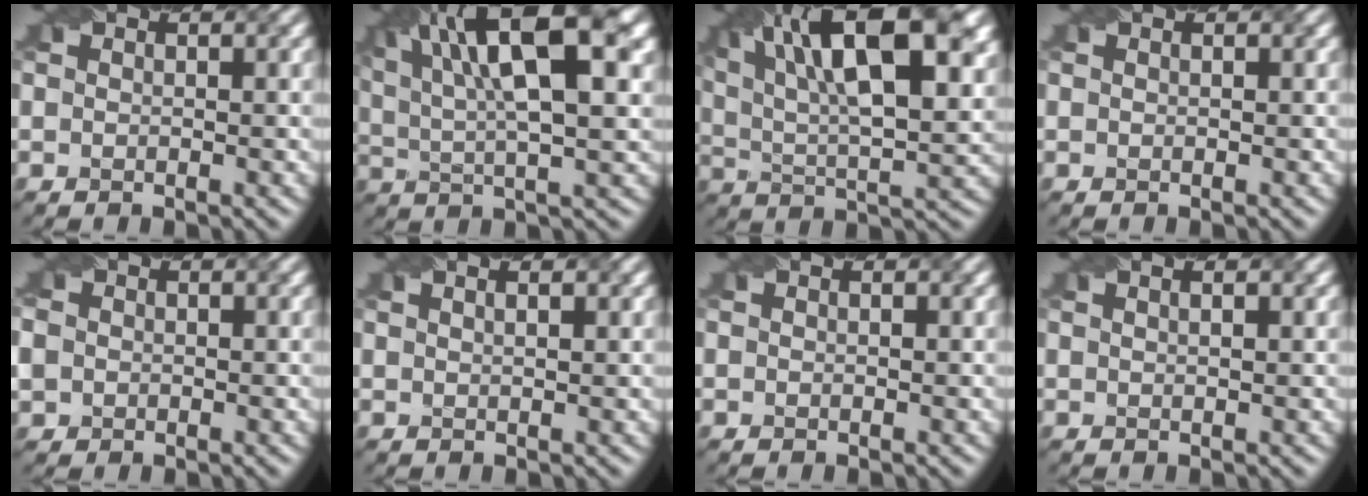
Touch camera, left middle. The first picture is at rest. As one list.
[{"total": 12.5, "force": [5.3, 3.6, 10.8], "torque": [-0.168, 0.014, 0.090]}, {"total": 14.8, "force": [6.6, 5.1, 12.2], "torque": [-0.188, 0.017, 0.108]}, {"total": 0.0}, {"total": 2.5, "force": [0.0, 2.4, 0.8], "torque": [-0.022, 0.011, 0.004]}, {"total": 3.4, "force": [1.8, 1.7, 2.3], "torque": [-0.007, 0.027, -0.006]}, {"total": 0.0}, {"total": 2.6, "force": [1.4, 1.3, 1.8], "torque": [-0.008, 0.018, -0.004]}]